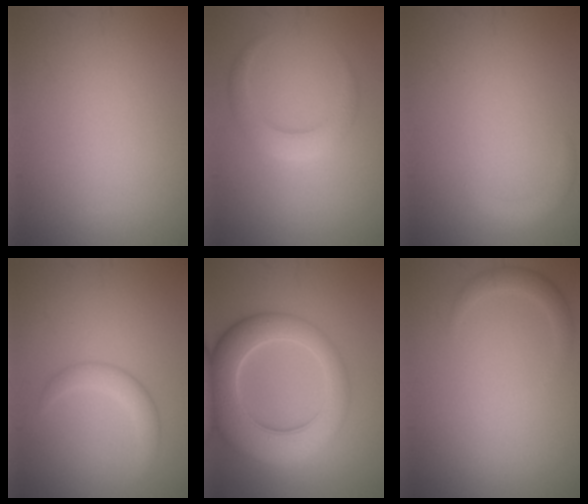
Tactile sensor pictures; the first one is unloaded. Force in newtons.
{"total": 2.7, "press": 2.7, "slide": 0.2}
{"total": 1.3, "press": 1.2, "slide": 0.1}
{"total": 2.3, "press": 2.3, "slide": 0.0}
{"total": 8.3, "press": 8.3, "slide": 0.4}
{"total": 1.6, "press": 1.6, "slide": 0.2}